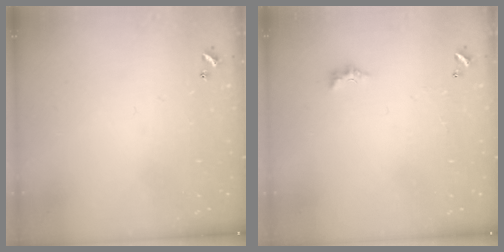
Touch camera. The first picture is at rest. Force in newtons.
{"total": 1.3, "press": 1.2, "slide": 0.5}